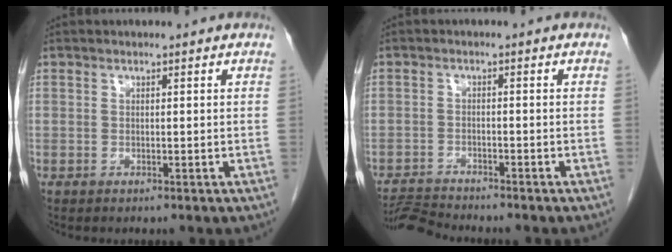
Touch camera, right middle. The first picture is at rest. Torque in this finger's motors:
{"motor_torque": [0.01, -0.01, -0.02, 0.01]}